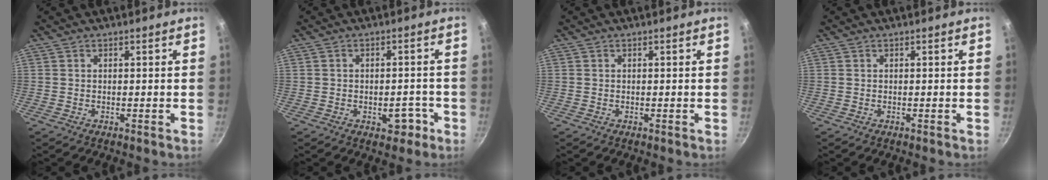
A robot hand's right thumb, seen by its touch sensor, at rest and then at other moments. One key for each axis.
{"total": 4.3, "fx": -1.9, "fy": 2.6, "fz": 2.8, "tx": -0.010, "ty": 0.021, "tz": -0.019}
{"total": 0.0}
{"total": 0.0}